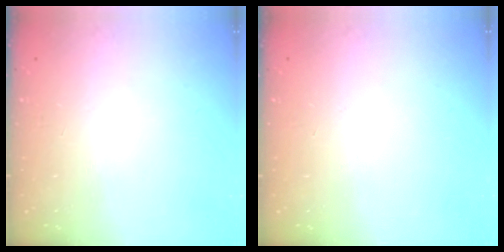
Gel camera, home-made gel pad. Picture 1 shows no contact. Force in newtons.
{"total": 0.0}